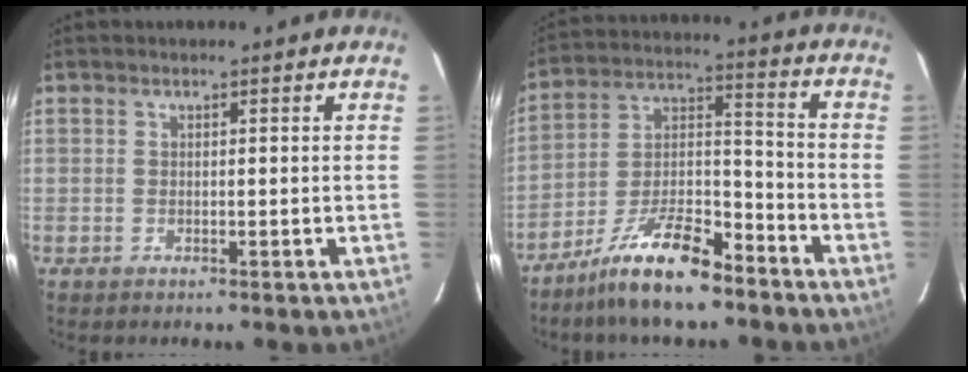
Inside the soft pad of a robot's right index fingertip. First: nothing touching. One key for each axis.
{"total": 13.1, "fx": -9.9, "fy": 2.8, "fz": 8.1, "tx": -0.153, "ty": 0.006, "tz": -0.180}